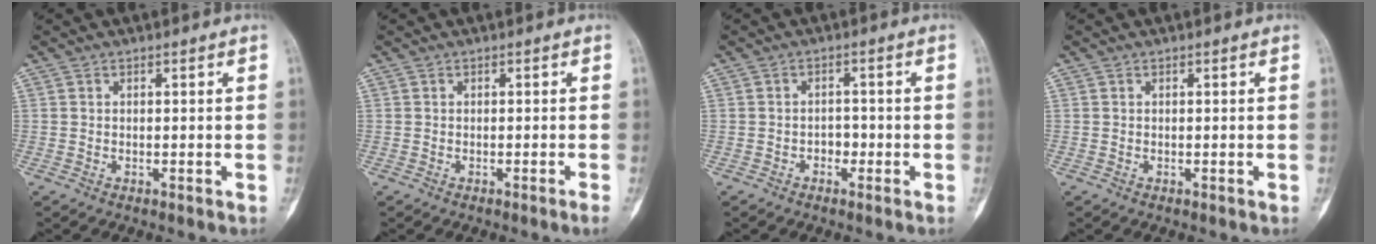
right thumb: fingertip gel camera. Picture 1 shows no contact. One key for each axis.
{"total": 1.1, "fx": -0.7, "fy": -0.3, "fz": 0.8, "tx": -0.017, "ty": 0.002, "tz": -0.009}
{"total": 2.0, "fx": -0.9, "fy": 1.5, "fz": 1.1, "tx": -0.004, "ty": 0.010, "tz": -0.016}
{"total": 0.0}